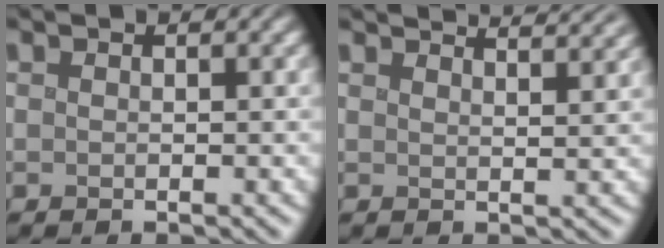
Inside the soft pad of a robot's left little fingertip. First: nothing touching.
{"total": 6.0, "force": [5.3, 1.6, 2.5], "torque": [-0.007, 0.032, 0.032]}